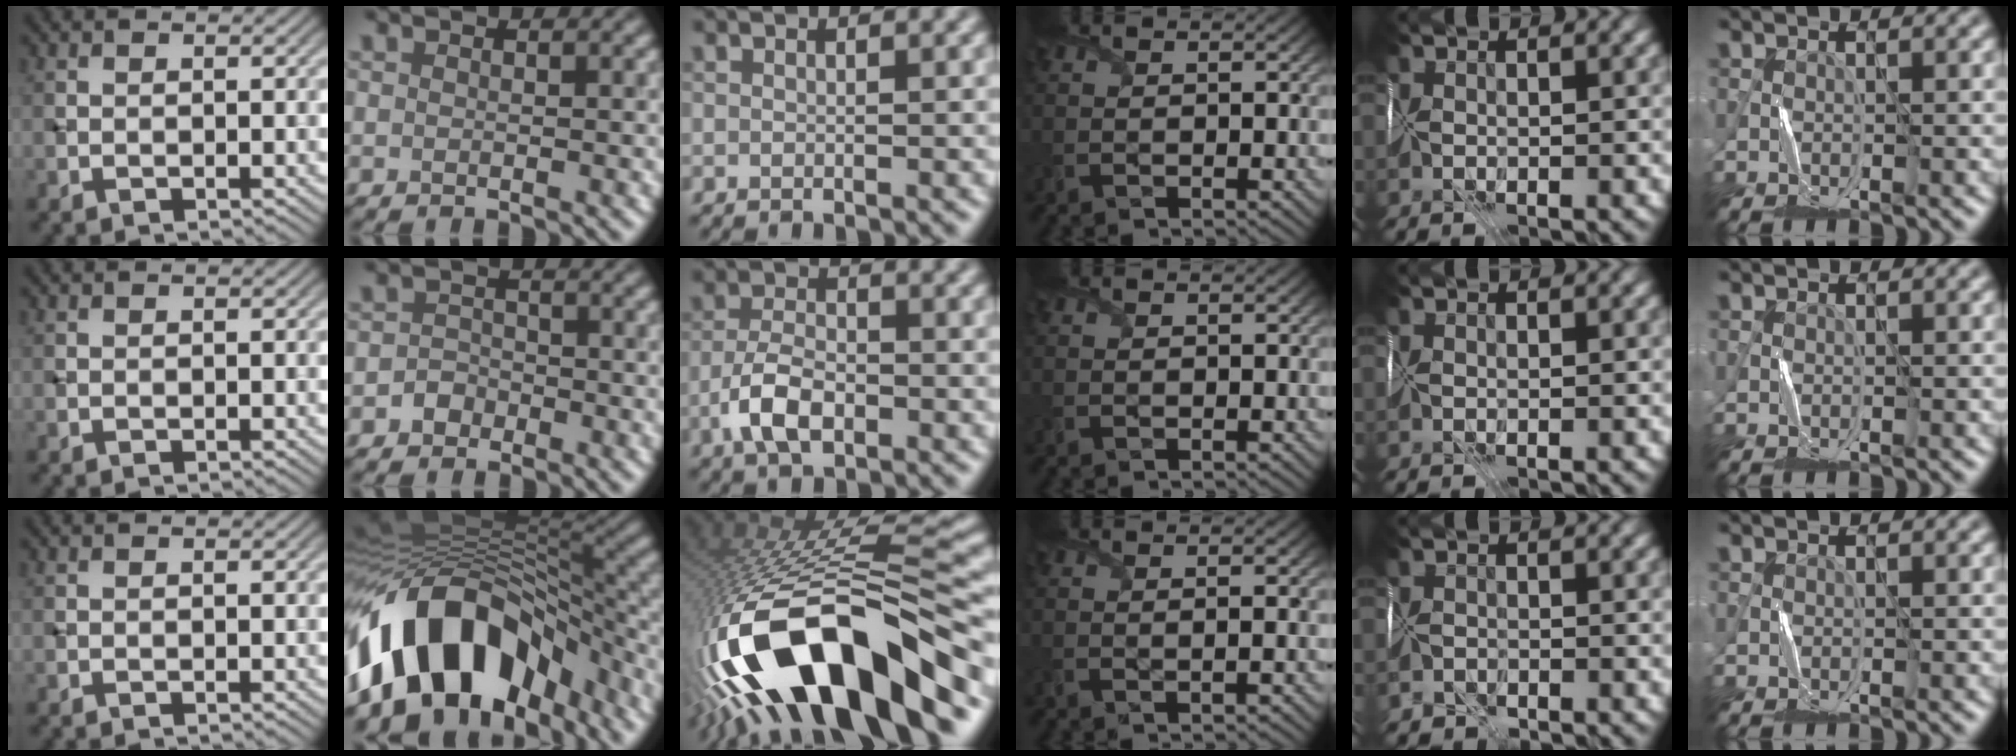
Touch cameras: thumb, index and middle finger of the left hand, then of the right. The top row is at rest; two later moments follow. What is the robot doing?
{"motion": "fold", "object": "map"}